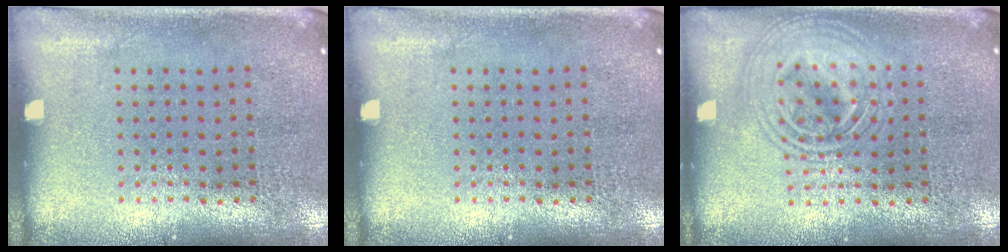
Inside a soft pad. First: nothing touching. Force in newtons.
{"total": 0.0}
{"total": 2.9, "press": 2.9, "slide": 0.3}